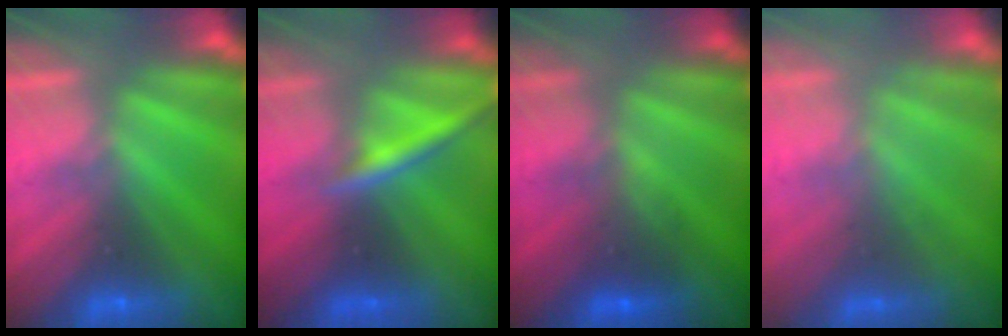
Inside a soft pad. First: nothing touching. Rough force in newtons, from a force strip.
{"total": 2.4}
{"total": 2.2}
{"total": 2.2}